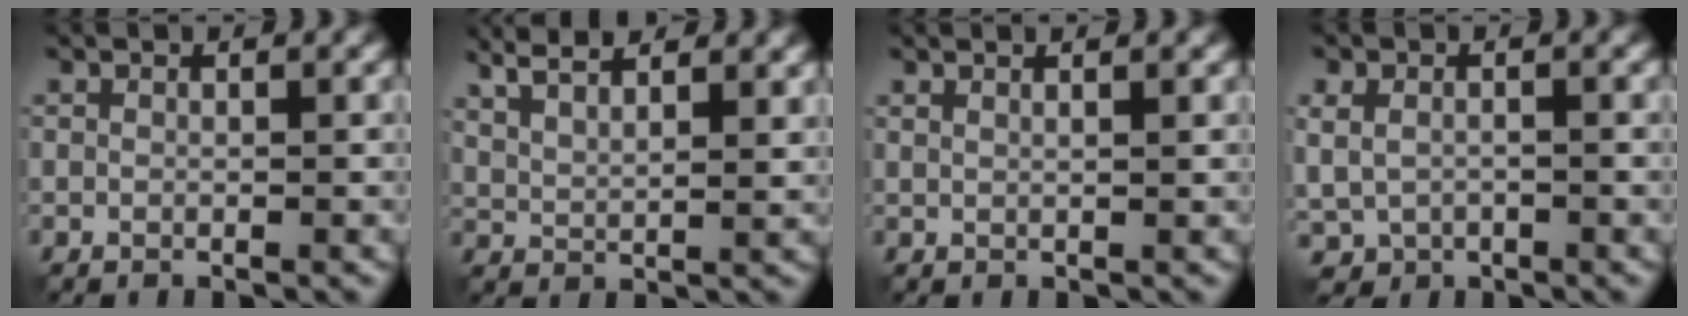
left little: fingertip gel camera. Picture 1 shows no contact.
{"total": 7.2, "force": [5.1, 2.5, 4.4], "torque": [-0.074, 0.022, 0.066]}
{"total": 1.7, "force": [1.2, 0.6, 1.1], "torque": [-0.004, 0.005, 0.004]}
{"total": 3.1, "force": [-0.4, 2.3, 2.0], "torque": [-0.045, -0.010, -0.003]}